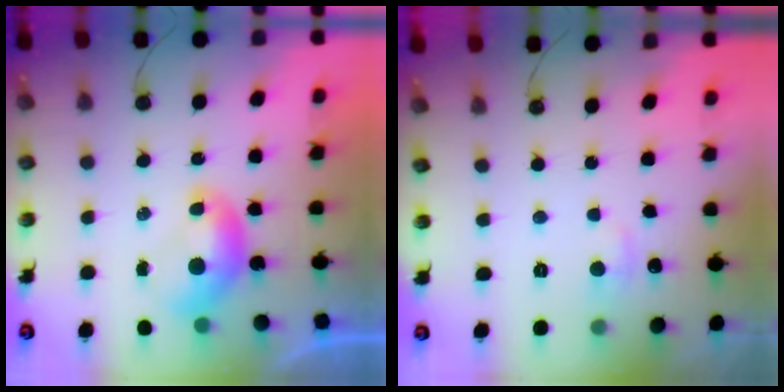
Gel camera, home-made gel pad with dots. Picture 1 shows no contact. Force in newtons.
{"total": 2.5, "press": 2.4, "slide": 0.5}